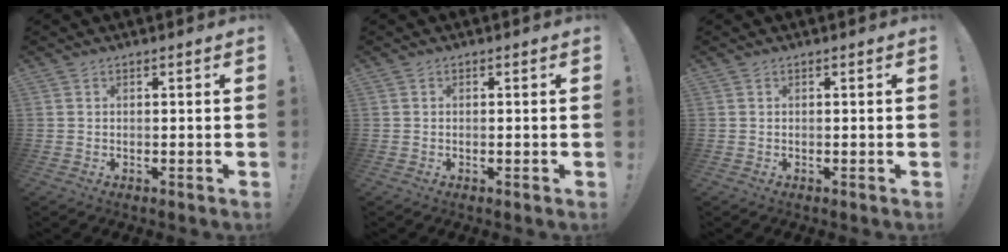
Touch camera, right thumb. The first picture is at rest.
{"total": 0.0}
{"total": 0.0}